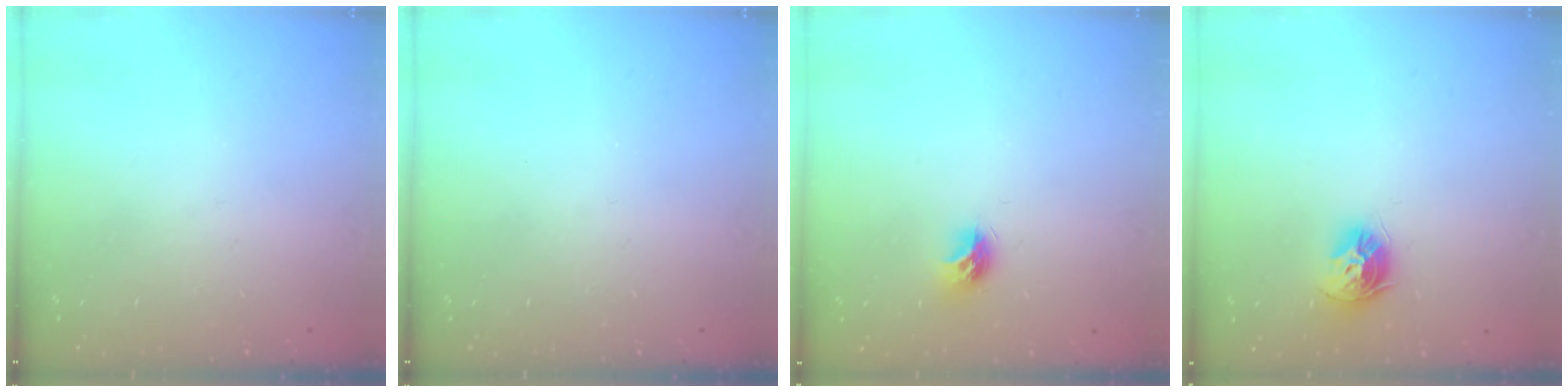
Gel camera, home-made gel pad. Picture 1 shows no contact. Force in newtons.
{"total": 0.0}
{"total": 7.5, "press": 7.5, "slide": 0.1}
{"total": 9.6, "press": 9.6, "slide": 0.9}